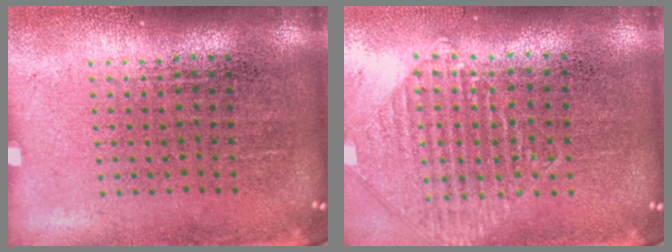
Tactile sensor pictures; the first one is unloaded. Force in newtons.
{"total": 1.0, "press": 1.0, "slide": 0.1}